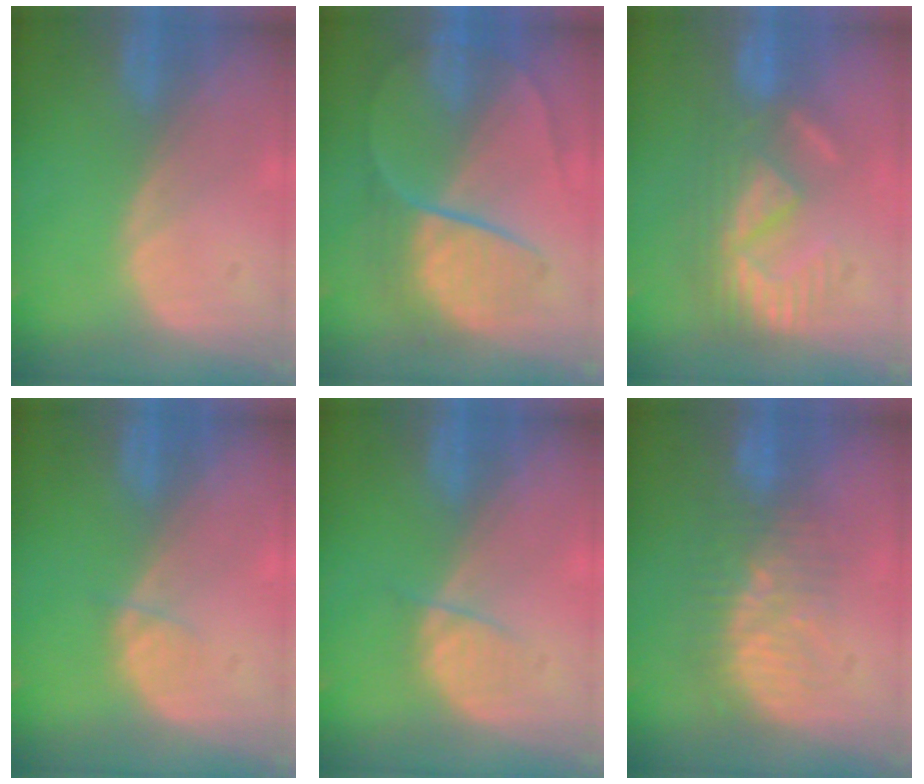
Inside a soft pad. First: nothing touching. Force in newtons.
{"total": 8.5, "press": 7.4, "slide": 4.1}
{"total": 9.5, "press": 8.2, "slide": 4.9}
{"total": 1.2, "press": 1.2, "slide": 0.2}
{"total": 2.1, "press": 2.1, "slide": 0.3}
{"total": 7.9, "press": 7.4, "slide": 2.6}